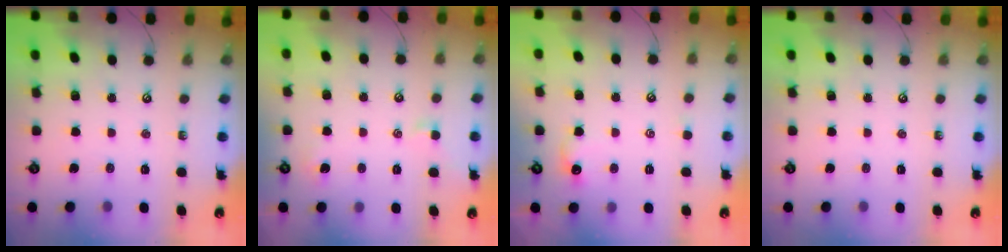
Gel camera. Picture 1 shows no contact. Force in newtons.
{"total": 1.6, "press": 1.5, "slide": 0.5}
{"total": 0.8, "press": 0.6, "slide": 0.5}
{"total": 0.0}